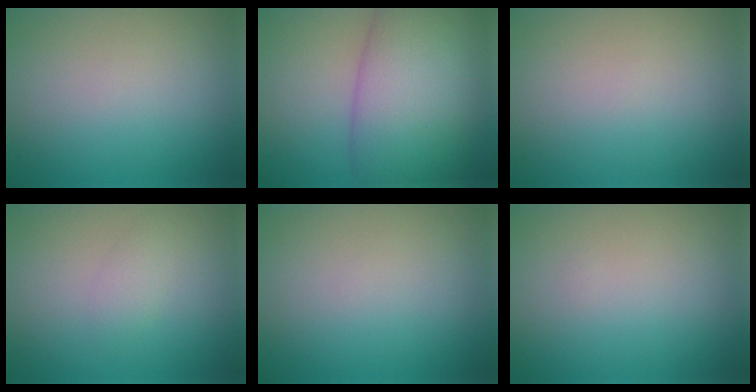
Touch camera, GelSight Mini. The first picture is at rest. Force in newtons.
{"total": 12.6, "press": 12.6, "slide": 0.4}
{"total": 0.0}
{"total": 1.2, "press": 1.2, "slide": 0.1}
{"total": 0.0}
{"total": 0.0}